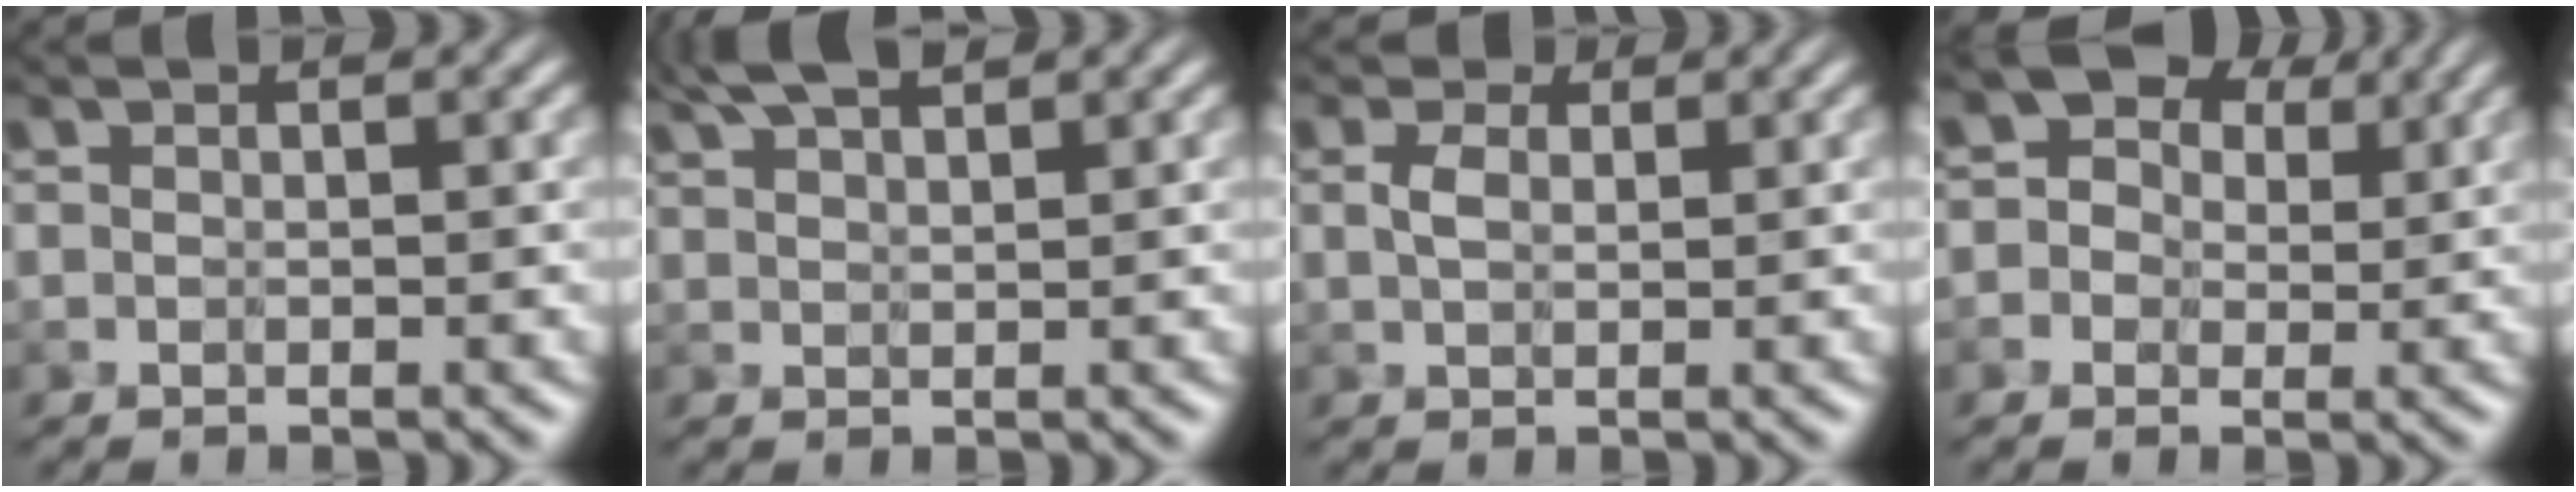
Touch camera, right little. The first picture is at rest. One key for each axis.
{"total": 3.6, "fx": 2.9, "fy": 0.8, "fz": 1.9, "tx": -0.034, "ty": 0.010, "tz": 0.052}
{"total": 1.9, "fx": 0.7, "fy": 1.3, "fz": 1.3, "tx": -0.032, "ty": 0.004, "tz": 0.014}
{"total": 5.5, "fx": 2.3, "fy": 4.2, "fz": 2.7, "tx": -0.027, "ty": 0.012, "tz": 0.002}